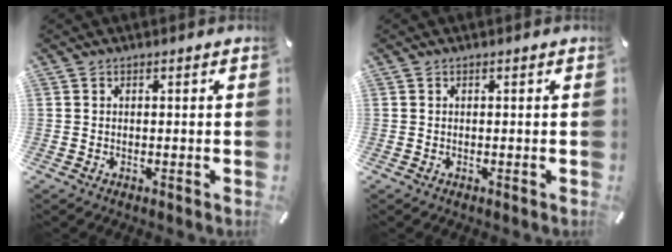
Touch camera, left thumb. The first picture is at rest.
{"total": 0.0}